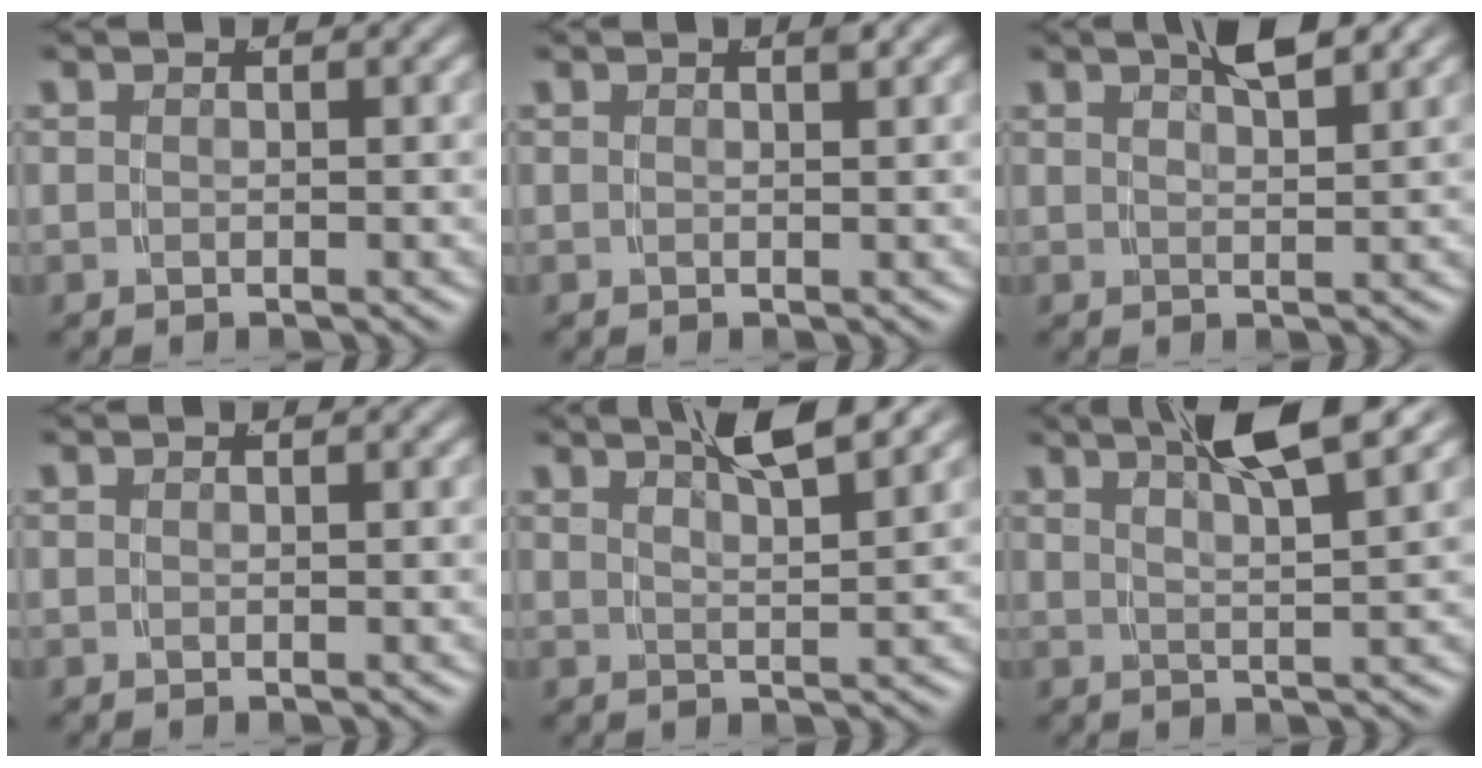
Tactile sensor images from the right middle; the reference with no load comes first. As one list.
[{"total": 0.7, "force": [0.5, 0.2, 0.3], "torque": [-0.002, 0.007, 0.005]}, {"total": 2.9, "force": [2.2, 0.1, 1.9], "torque": [-0.021, 0.012, 0.036]}, {"total": 0.0}, {"total": 4.4, "force": [3.5, 0.1, 2.8], "torque": [-0.037, 0.014, 0.056]}, {"total": 5.8, "force": [3.9, 0.4, 4.3], "torque": [-0.065, 0.018, 0.061]}]